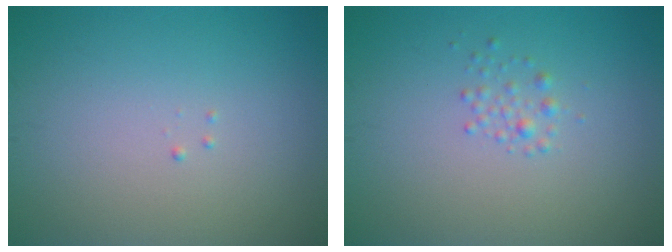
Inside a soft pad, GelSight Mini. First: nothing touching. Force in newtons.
{"total": 1.1, "press": 1.1, "slide": 0.1}